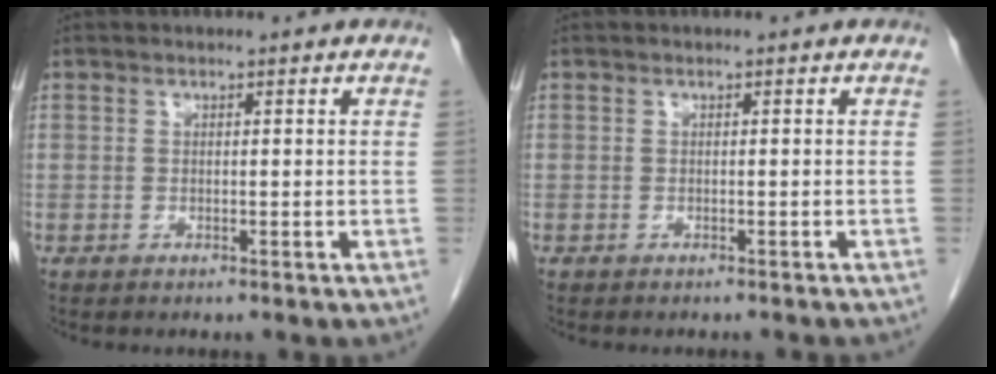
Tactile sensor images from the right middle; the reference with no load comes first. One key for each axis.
{"total": 2.6, "fx": -2.4, "fy": 0.4, "fz": 0.9, "tx": -0.015, "ty": -0.005, "tz": -0.027}